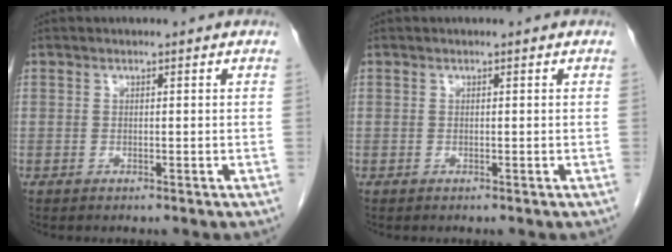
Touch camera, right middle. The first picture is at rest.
{"total": 0.0}